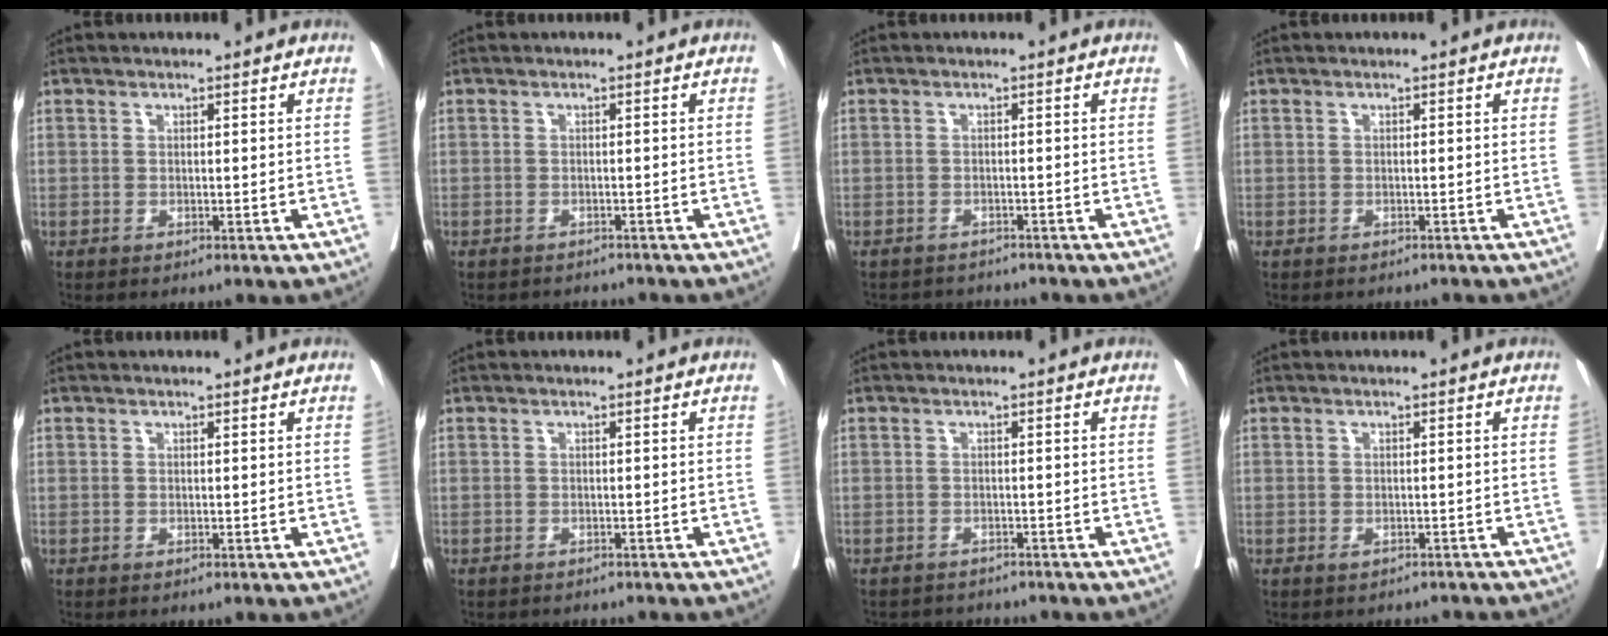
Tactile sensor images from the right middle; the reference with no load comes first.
{"total": 3.1, "force": [-3.0, 1.0, 0.1], "torque": [0.004, -0.006, -0.046]}
{"total": 4.1, "force": [-4.0, 0.9, -0.1], "torque": [0.009, -0.005, -0.062]}
{"total": 2.0, "force": [-1.8, 0.8, 0.3], "torque": [-0.002, -0.005, -0.029]}
{"total": 0.0}
{"total": 2.8, "force": [-2.6, 0.9, 0.5], "torque": [-0.005, -0.006, -0.040]}
{"total": 4.4, "force": [-4.3, 1.0, 0.1], "torque": [0.006, -0.005, -0.065]}
{"total": 2.7, "force": [-2.4, 1.0, 0.7], "torque": [-0.004, 0.000, -0.033]}